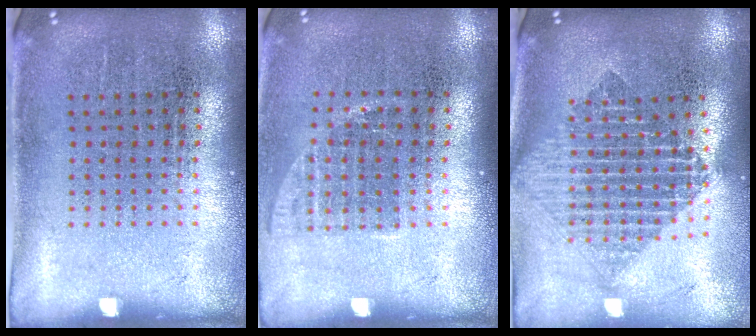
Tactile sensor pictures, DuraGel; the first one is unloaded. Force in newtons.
{"total": 1.1, "press": 0.9, "slide": 0.6}
{"total": 2.0, "press": 1.6, "slide": 1.2}